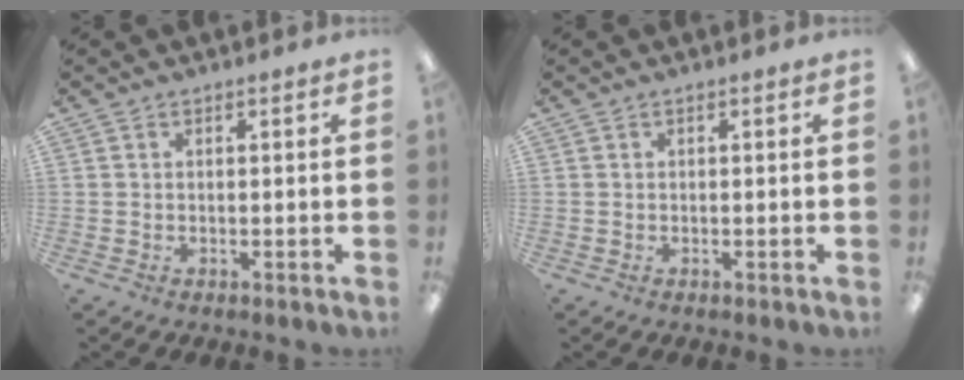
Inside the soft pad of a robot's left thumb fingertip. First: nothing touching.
{"total": 0.0}